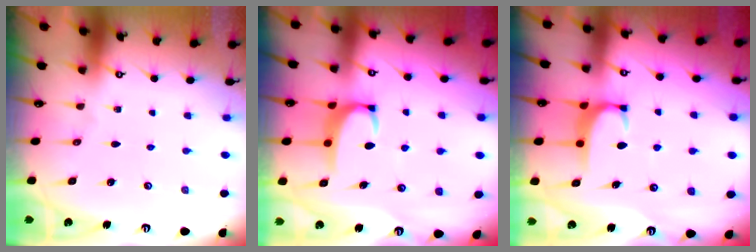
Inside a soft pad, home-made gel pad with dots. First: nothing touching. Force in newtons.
{"total": 2.9, "press": 2.9, "slide": 0.4}
{"total": 1.8, "press": 1.8, "slide": 0.5}